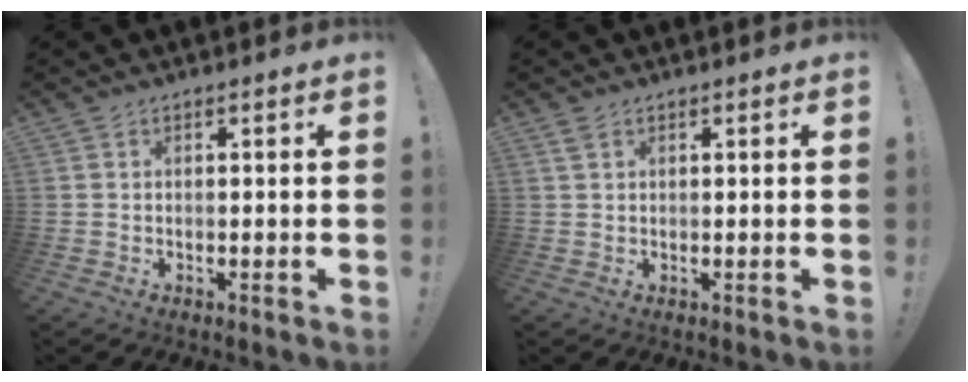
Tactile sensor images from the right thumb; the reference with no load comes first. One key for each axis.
{"total": 1.5, "fx": 1.0, "fy": 0.9, "fz": 0.8, "tx": -0.011, "ty": -0.001, "tz": 0.017}